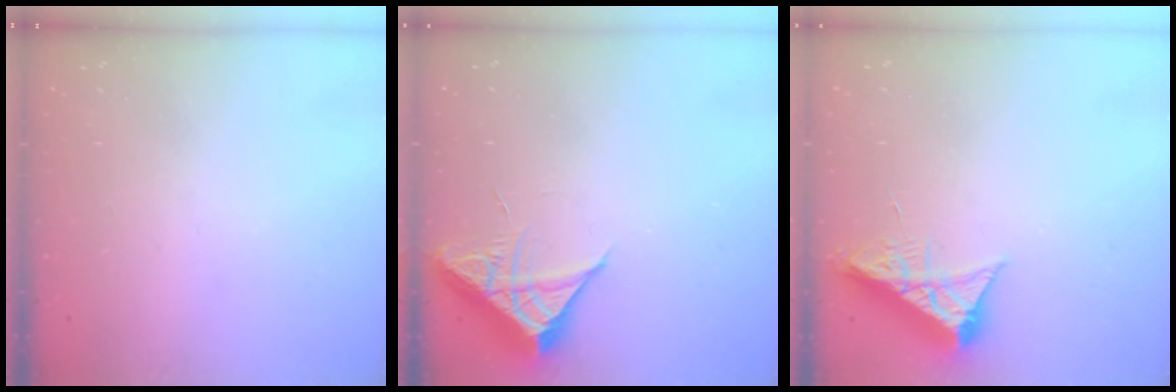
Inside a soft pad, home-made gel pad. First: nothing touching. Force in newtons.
{"total": 6.4, "press": 6.4, "slide": 0.4}
{"total": 8.2, "press": 8.2, "slide": 0.3}